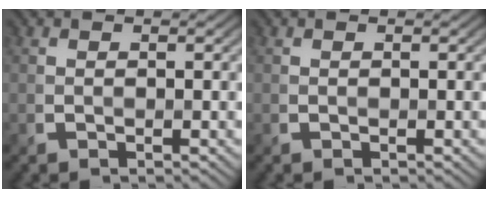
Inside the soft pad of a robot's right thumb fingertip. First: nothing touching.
{"total": 0.0}